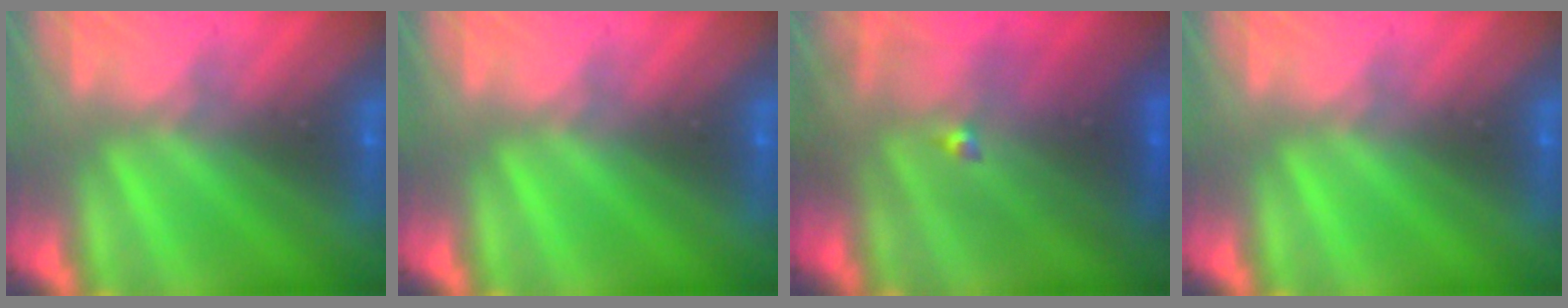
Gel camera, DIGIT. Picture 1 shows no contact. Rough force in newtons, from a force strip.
{"total": 0.0}
{"total": 4.5}
{"total": 0.0}